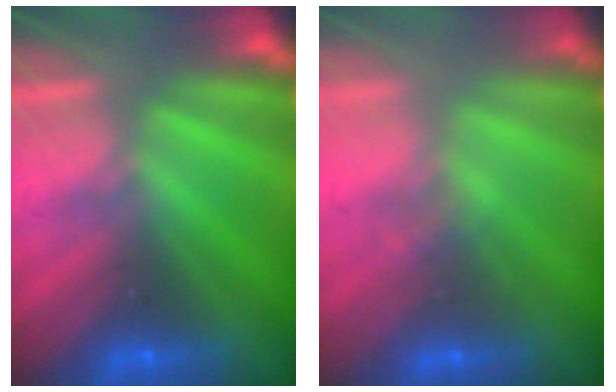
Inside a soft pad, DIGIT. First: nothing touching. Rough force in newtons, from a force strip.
{"total": 2.2}